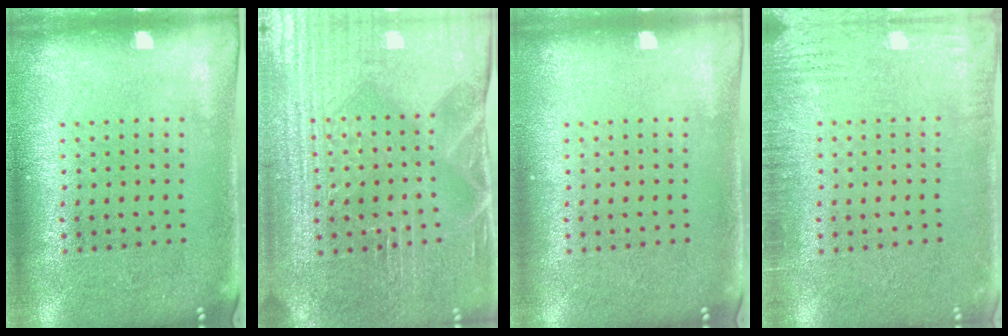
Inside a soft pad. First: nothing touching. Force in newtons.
{"total": 4.2, "press": 4.0, "slide": 1.2}
{"total": 0.0}
{"total": 2.5, "press": 2.5, "slide": 0.4}